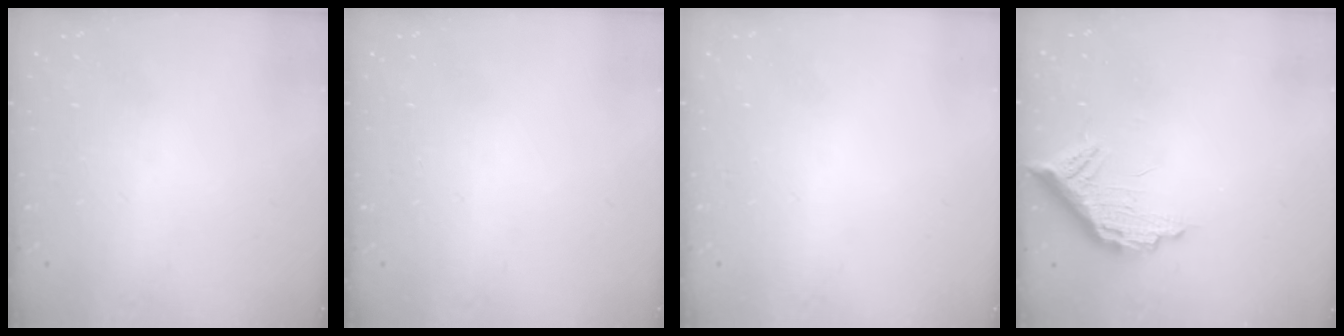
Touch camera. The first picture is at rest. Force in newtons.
{"total": 0.0}
{"total": 0.0}
{"total": 12.5, "press": 12.5, "slide": 0.7}